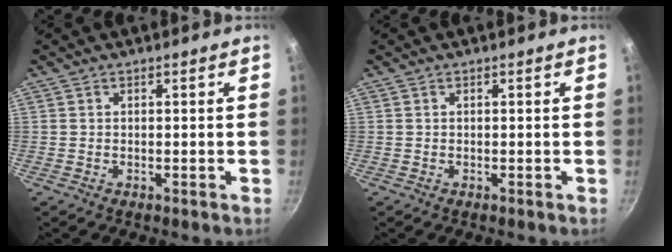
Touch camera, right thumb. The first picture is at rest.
{"total": 0.0}